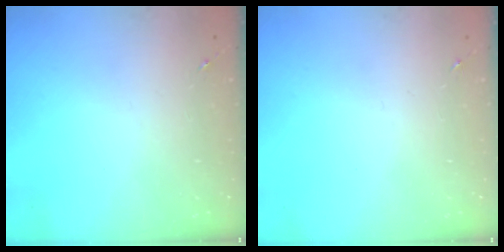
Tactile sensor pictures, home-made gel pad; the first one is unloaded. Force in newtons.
{"total": 0.0}